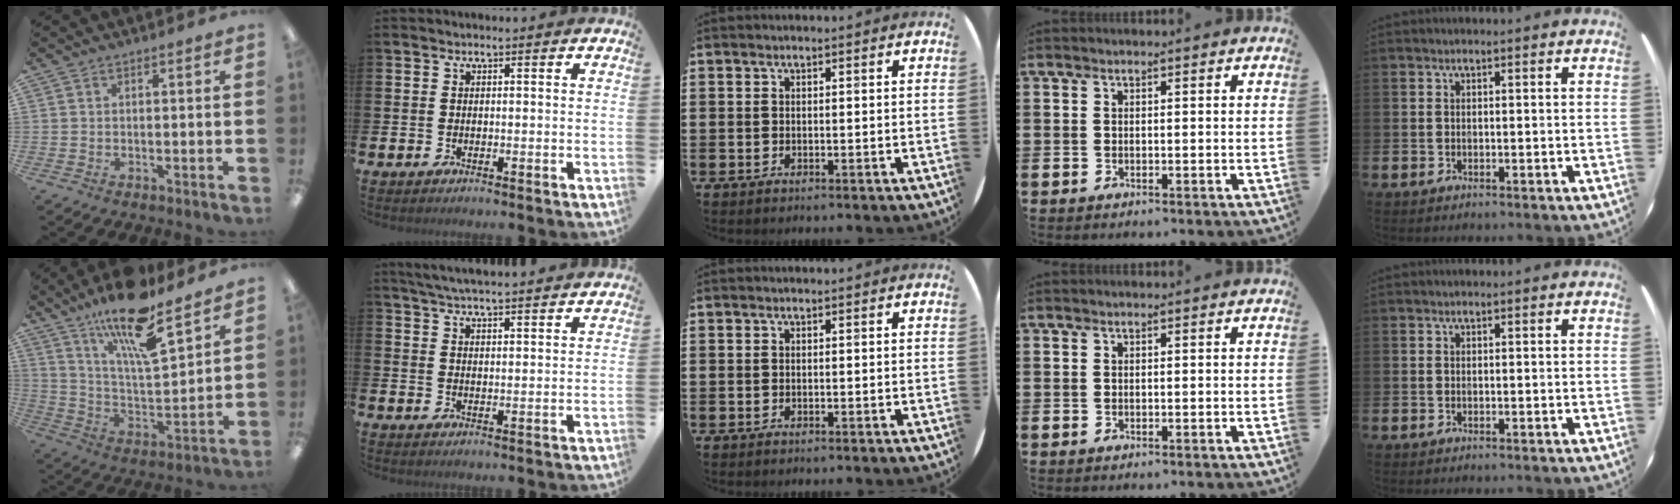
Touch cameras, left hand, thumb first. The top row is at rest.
{"thumb": {"total": 18.4, "force": [13.9, 4.6, 11.1], "torque": [-0.198, -0.085, 0.234]}, "index": {"total": 4.8, "force": [4.7, -0.2, 0.7], "torque": [-0.032, -0.021, 0.086]}}